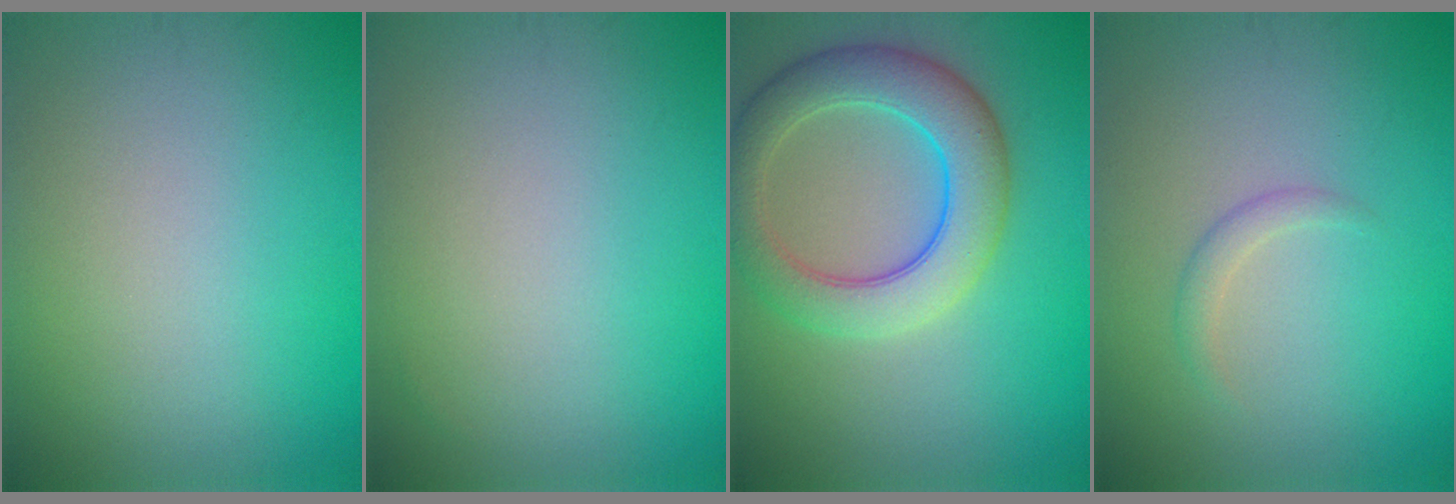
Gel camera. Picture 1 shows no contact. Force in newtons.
{"total": 0.0}
{"total": 6.7, "press": 6.7, "slide": 0.4}
{"total": 1.2, "press": 1.2, "slide": 0.1}